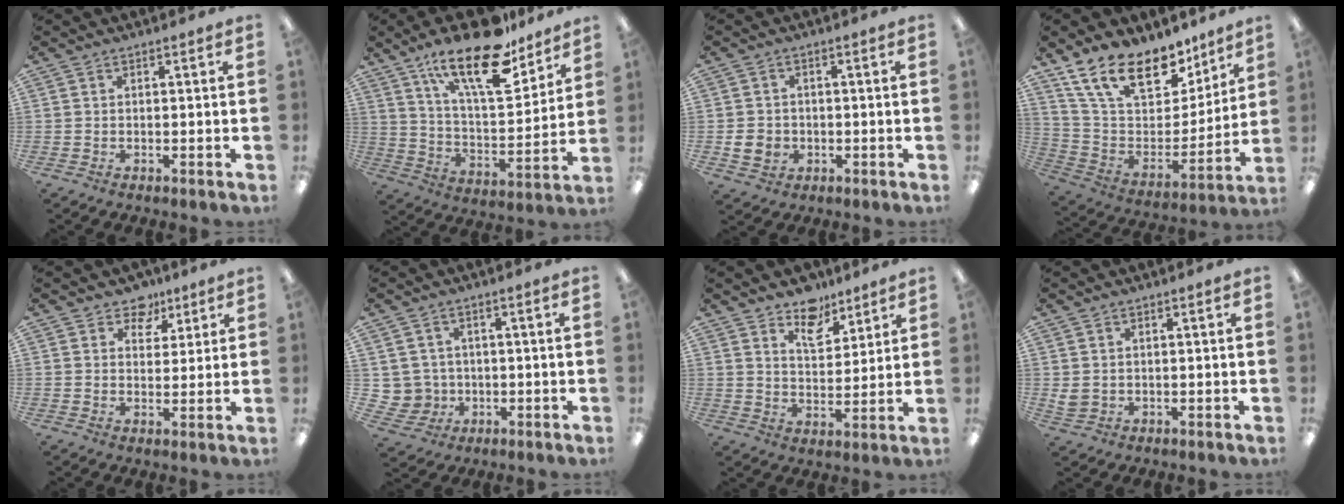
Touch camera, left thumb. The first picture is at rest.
{"total": 22.2, "force": [15.2, 8.1, 14.0], "torque": [-0.225, -0.090, 0.256]}
{"total": 4.7, "force": [-1.0, 4.2, 2.0], "torque": [-0.032, 0.004, -0.018]}
{"total": 19.9, "force": [14.2, 9.4, 10.3], "torque": [-0.197, -0.089, 0.260]}
{"total": 7.4, "force": [5.1, 4.9, 1.9], "torque": [-0.019, -0.029, 0.091]}
{"total": 5.1, "force": [0.8, 5.1, 0.3], "torque": [-0.017, 0.001, 0.023]}
{"total": 9.3, "force": [7.1, 5.0, 3.2], "torque": [-0.033, -0.044, 0.128]}
{"total": 2.6, "force": [1.2, 2.0, 1.1], "torque": [-0.022, 0.002, 0.023]}